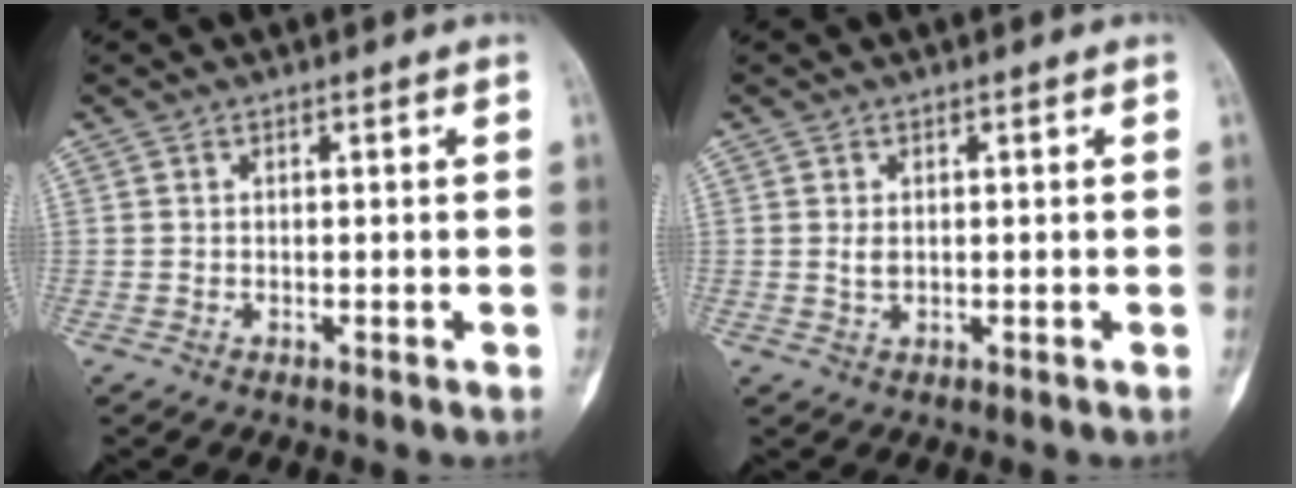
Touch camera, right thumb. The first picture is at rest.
{"total": 1.5, "force": [0.2, 0.9, 1.1], "torque": [-0.016, -0.003, 0.007]}